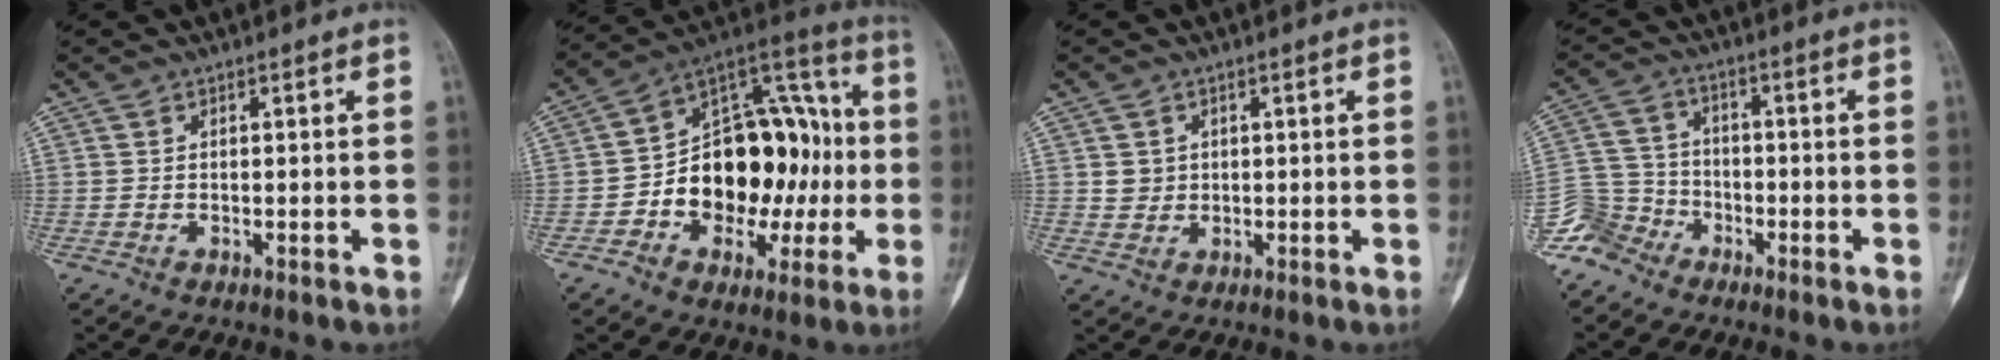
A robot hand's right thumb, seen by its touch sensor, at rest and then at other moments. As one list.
[{"total": 23.2, "force": [-2.1, 15.5, 17.2], "torque": [-0.205, 0.053, -0.025]}, {"total": 2.3, "force": [0.6, 2.1, 0.7], "torque": [0.000, -0.001, 0.012]}, {"total": 7.0, "force": [-5.1, 4.8, 0.2], "torque": [0.019, 0.038, -0.116]}]